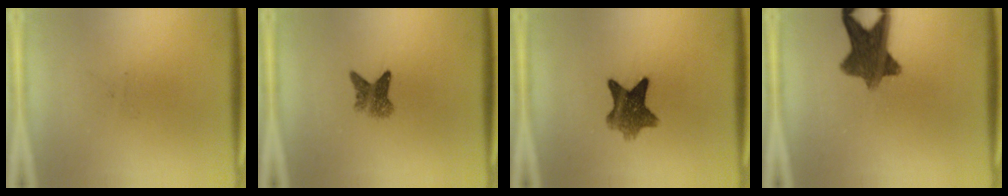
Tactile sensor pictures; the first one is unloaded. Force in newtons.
{"total": 3.5}
{"total": 7.9}
{"total": 9.9}